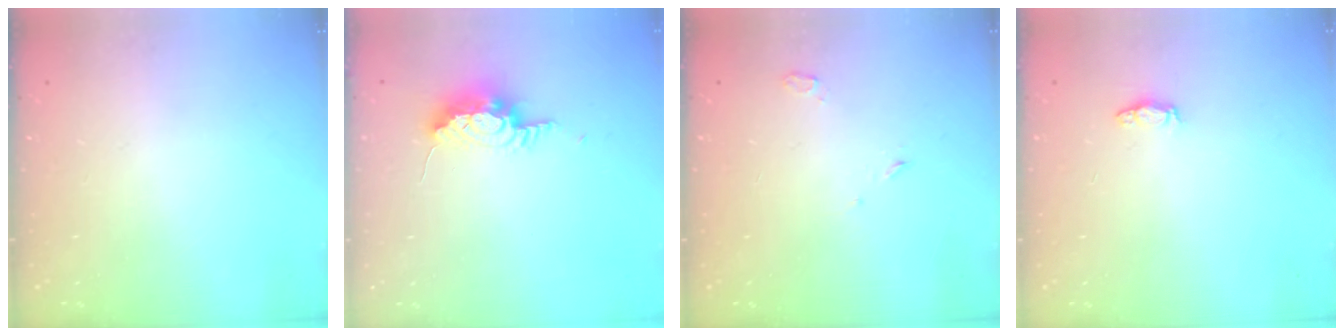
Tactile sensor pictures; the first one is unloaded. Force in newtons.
{"total": 15.3, "press": 10.2, "slide": 11.4}
{"total": 2.8, "press": 2.7, "slide": 0.7}
{"total": 3.0, "press": 2.9, "slide": 0.4}